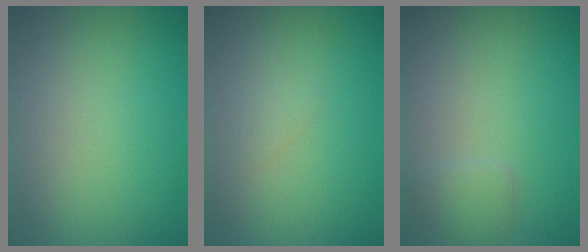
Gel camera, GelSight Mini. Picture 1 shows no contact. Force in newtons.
{"total": 0.7, "press": 0.7, "slide": 0.1}
{"total": 1.3, "press": 1.3, "slide": 0.1}